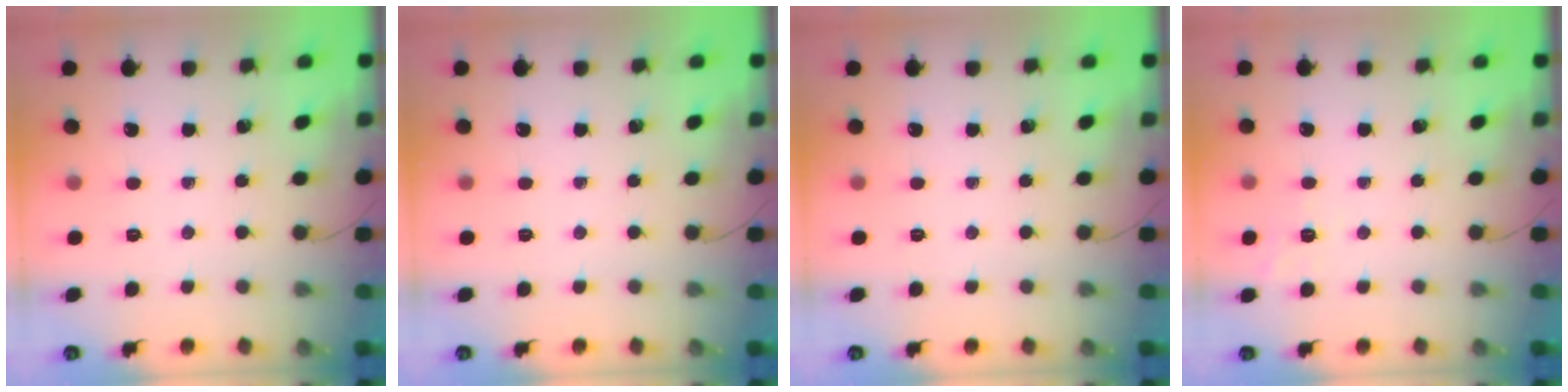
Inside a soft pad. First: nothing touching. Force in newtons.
{"total": 0.0}
{"total": 0.0}
{"total": 2.0, "press": 1.5, "slide": 1.4}